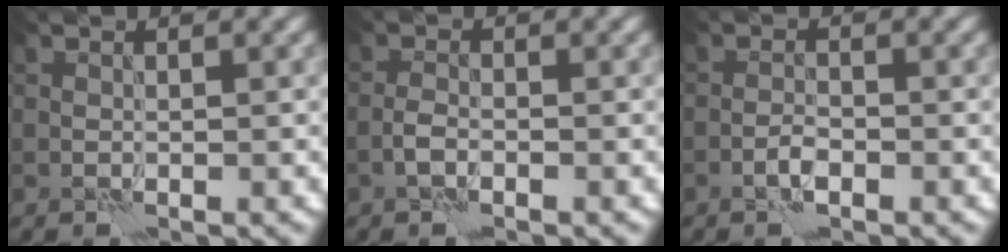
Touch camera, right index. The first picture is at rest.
{"total": 1.2, "force": [-0.7, 0.4, 0.9], "torque": [-0.021, 0.004, -0.018]}
{"total": 1.4, "force": [-0.8, 0.4, 1.0], "torque": [-0.021, 0.004, -0.019]}